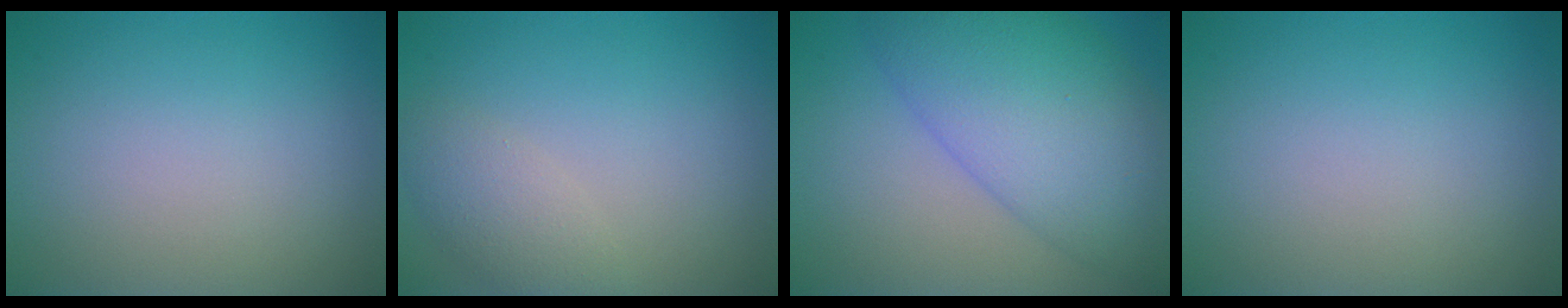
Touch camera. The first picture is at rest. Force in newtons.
{"total": 2.4, "press": 2.4, "slide": 0.2}
{"total": 9.9, "press": 9.9, "slide": 0.3}
{"total": 0.0}